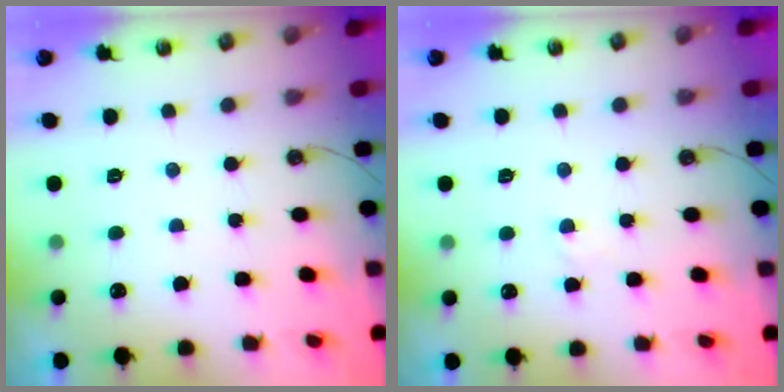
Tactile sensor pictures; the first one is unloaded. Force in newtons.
{"total": 1.9, "press": 1.9, "slide": 0.4}